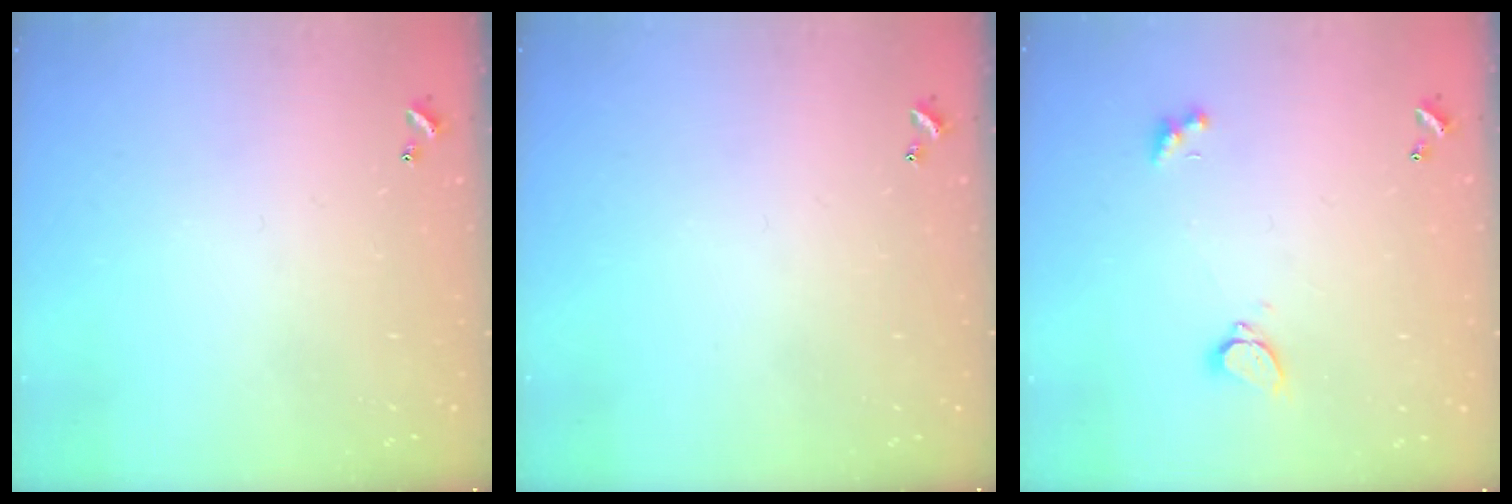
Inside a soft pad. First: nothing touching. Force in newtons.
{"total": 0.0}
{"total": 2.1, "press": 1.9, "slide": 0.9}